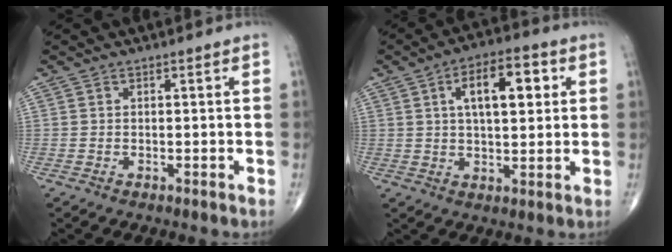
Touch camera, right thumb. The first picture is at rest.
{"total": 11.5, "force": [3.3, 5.2, 9.7], "torque": [-0.133, 0.007, 0.048]}